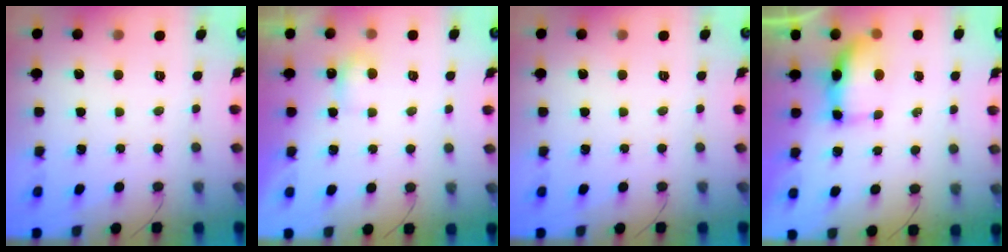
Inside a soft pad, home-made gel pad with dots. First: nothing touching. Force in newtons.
{"total": 3.8, "press": 3.6, "slide": 1.2}
{"total": 0.0}
{"total": 10.3, "press": 8.2, "slide": 6.2}